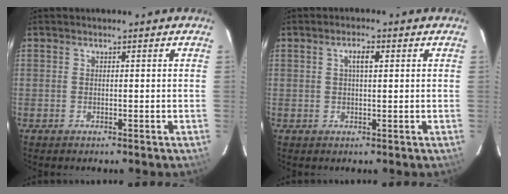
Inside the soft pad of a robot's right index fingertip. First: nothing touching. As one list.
[{"total": 2.6, "force": [0.8, 0.8, 2.3], "torque": [-0.043, 0.007, 0.013]}]